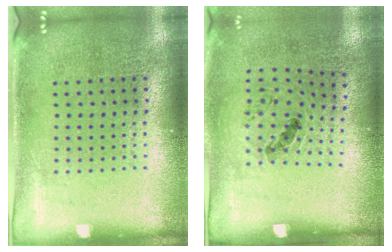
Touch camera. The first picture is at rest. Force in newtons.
{"total": 1.1, "press": 0.7, "slide": 0.9}